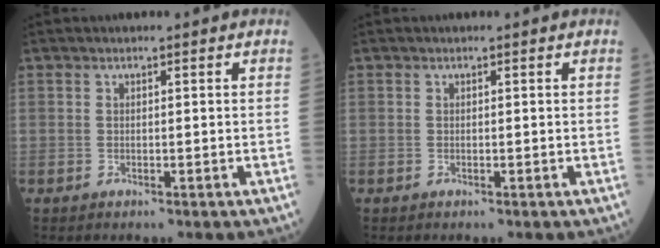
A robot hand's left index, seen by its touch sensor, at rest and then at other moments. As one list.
[{"total": 0.0}]